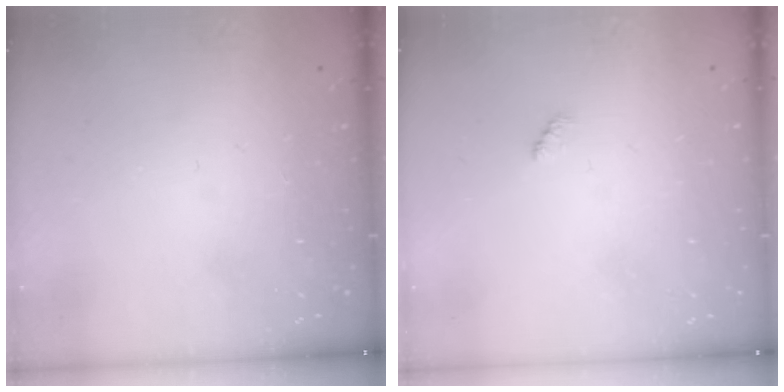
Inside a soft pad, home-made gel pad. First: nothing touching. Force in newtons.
{"total": 2.3, "press": 2.2, "slide": 0.5}